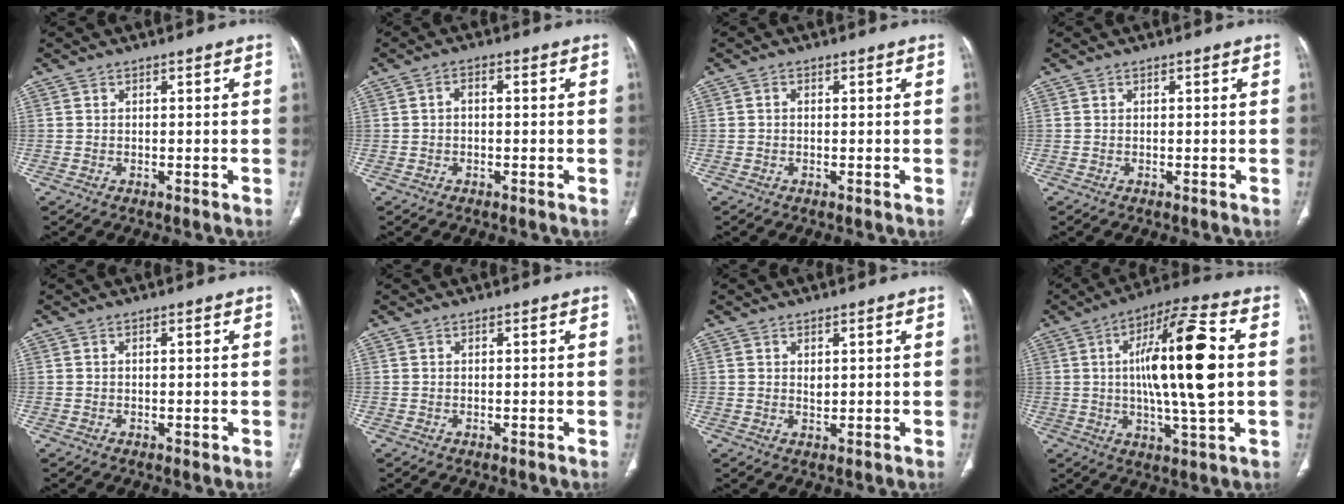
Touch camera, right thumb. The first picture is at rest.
{"total": 1.8, "force": [-0.1, 1.1, 1.4], "torque": [-0.019, 0.010, -0.006]}
{"total": 0.6, "force": [-0.1, 0.4, 0.3], "torque": [-0.004, 0.001, -0.005]}
{"total": 0.0}
{"total": 0.6, "force": [-0.2, 0.3, 0.5], "torque": [-0.007, -0.002, -0.001]}
{"total": 0.0}
{"total": 1.4, "force": [0.6, 0.8, 1.0], "torque": [-0.015, -0.005, 0.014]}
{"total": 18.6, "force": [1.7, 3.9, 18.1], "torque": [-0.315, 0.010, 0.021]}